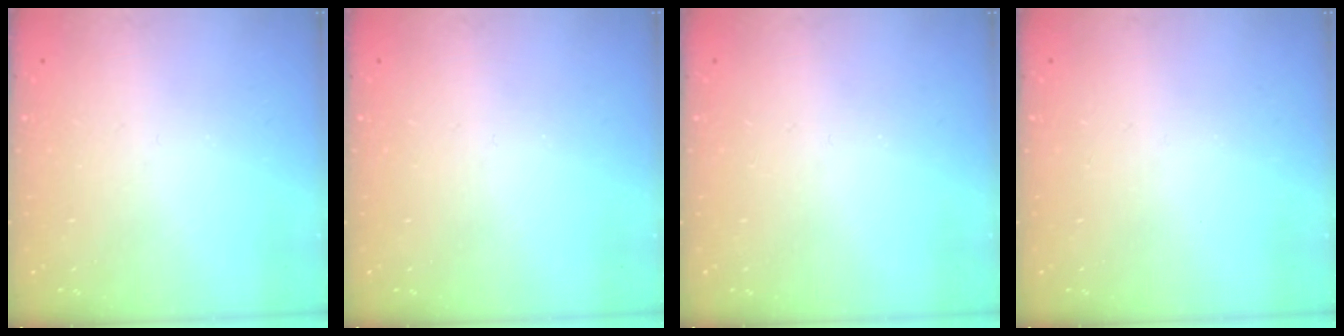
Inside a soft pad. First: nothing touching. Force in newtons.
{"total": 0.0}
{"total": 0.0}
{"total": 0.0}